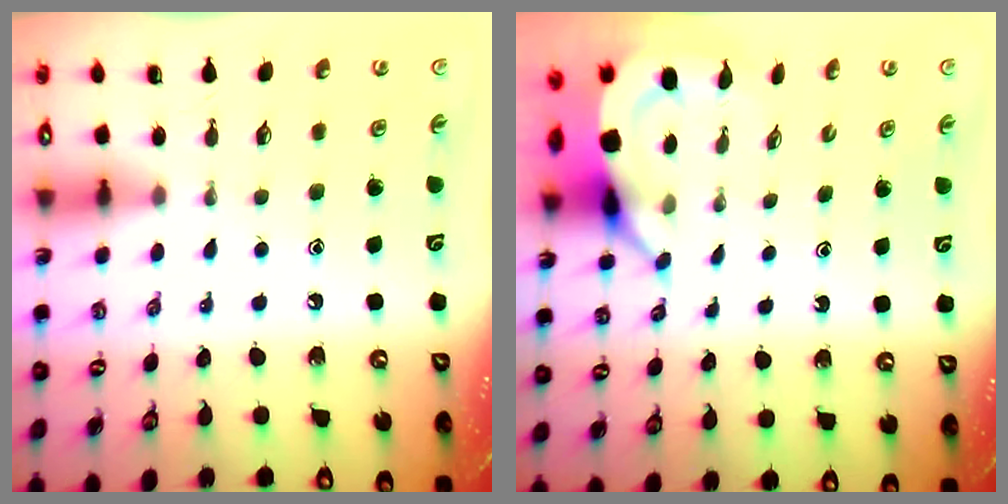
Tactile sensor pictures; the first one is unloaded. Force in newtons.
{"total": 5.1, "press": 5.0, "slide": 0.7}